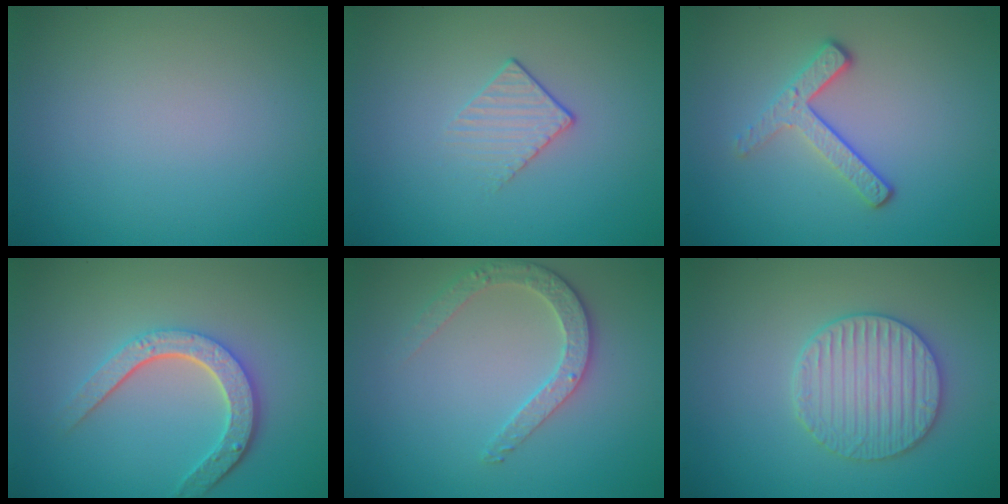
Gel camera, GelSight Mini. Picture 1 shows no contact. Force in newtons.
{"total": 1.5, "press": 0.9, "slide": 1.2}
{"total": 3.0, "press": 2.2, "slide": 2.1}
{"total": 4.4, "press": 3.4, "slide": 2.9}
{"total": 2.7, "press": 2.6, "slide": 0.7}
{"total": 4.1, "press": 3.8, "slide": 1.4}